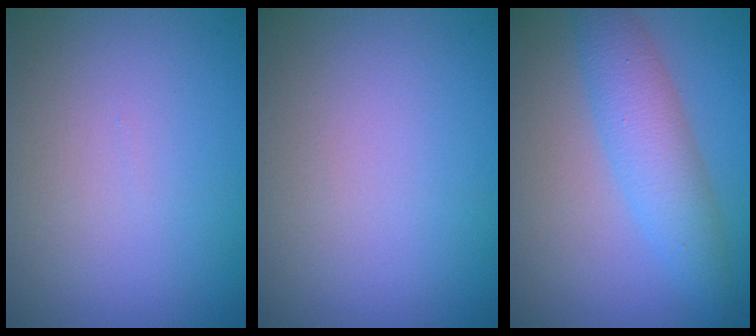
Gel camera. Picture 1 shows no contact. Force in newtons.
{"total": 0.0}
{"total": 4.3, "press": 4.3, "slide": 0.1}